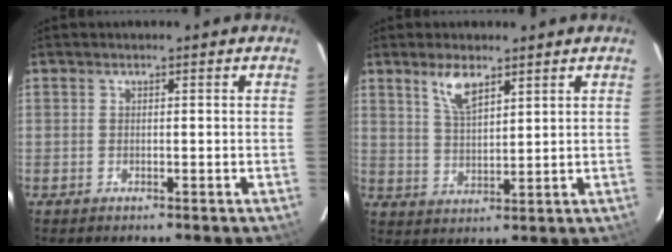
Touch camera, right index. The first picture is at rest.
{"total": 6.0, "force": [3.9, 2.1, 4.0], "torque": [-0.074, 0.000, 0.080]}